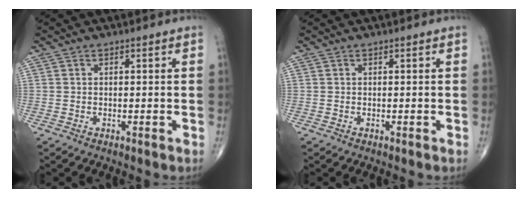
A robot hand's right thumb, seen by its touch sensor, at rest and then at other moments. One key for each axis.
{"total": 0.0}